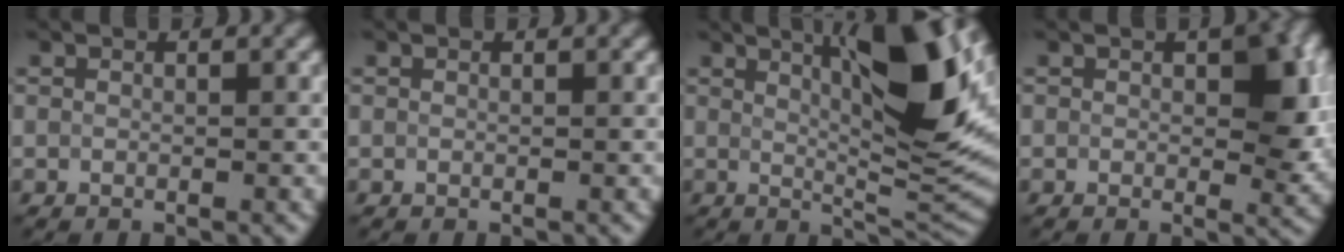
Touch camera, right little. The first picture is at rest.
{"total": 0.0}
{"total": 10.1, "force": [3.5, 1.9, 9.2], "torque": [-0.126, 0.001, 0.062]}
{"total": 5.0, "force": [0.4, 2.7, 4.2], "torque": [-0.043, -0.001, 0.003]}